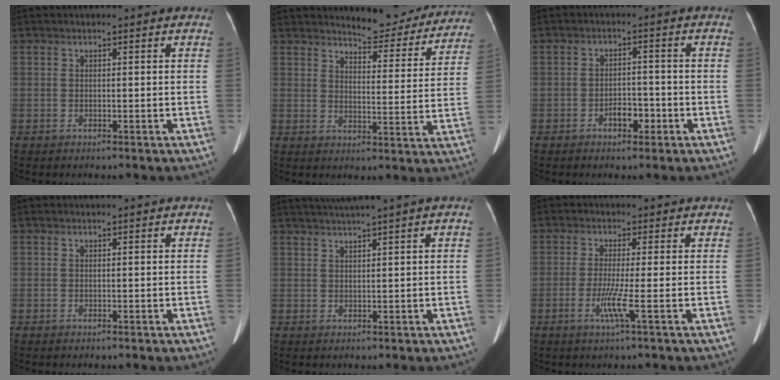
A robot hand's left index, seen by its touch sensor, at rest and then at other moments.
{"total": 12.4, "force": [11.9, 2.5, 2.7], "torque": [-0.020, -0.030, 0.136]}
{"total": 3.1, "force": [-1.6, 1.6, 2.0], "torque": [-0.030, 0.006, -0.024]}
{"total": 0.0}
{"total": 4.7, "force": [3.6, -1.3, 2.7], "torque": [-0.046, 0.018, 0.067]}
{"total": 3.6, "force": [-1.1, -1.0, 3.2], "torque": [-0.073, -0.010, -0.022]}